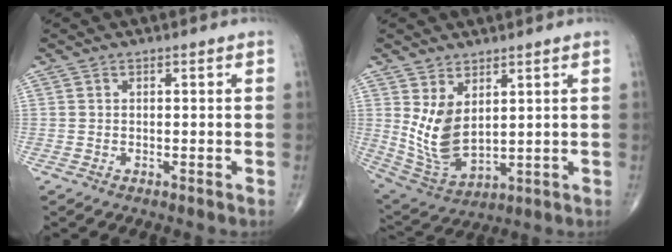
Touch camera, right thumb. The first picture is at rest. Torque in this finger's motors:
{"motor_torque": [-0.04, 0.37, 1.05, 0.41, 0.18]}